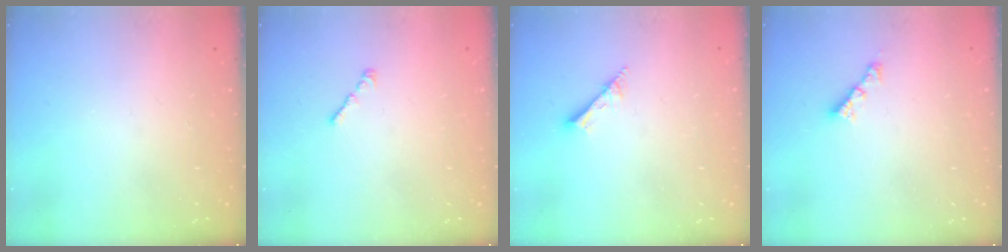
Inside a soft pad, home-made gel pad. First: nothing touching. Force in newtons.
{"total": 1.1, "press": 0.9, "slide": 0.5}
{"total": 2.0, "press": 2.0, "slide": 0.1}
{"total": 2.6, "press": 2.6, "slide": 0.1}